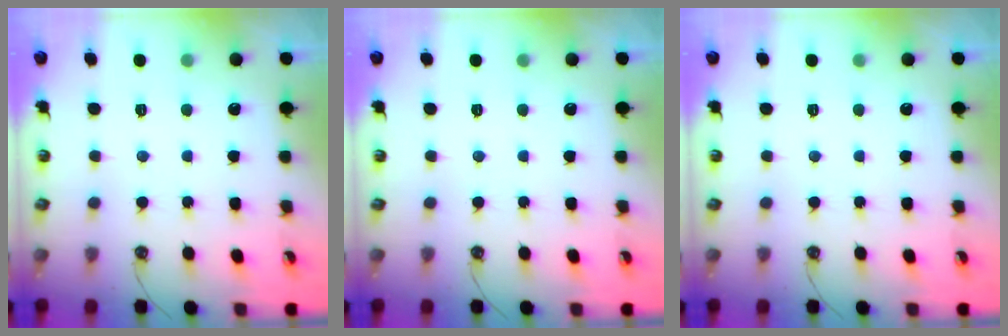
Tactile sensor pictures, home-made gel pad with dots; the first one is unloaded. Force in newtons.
{"total": 0.0}
{"total": 0.0}